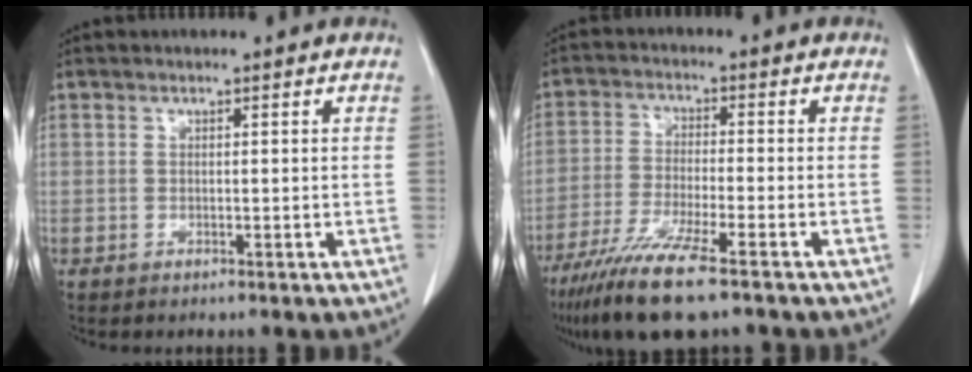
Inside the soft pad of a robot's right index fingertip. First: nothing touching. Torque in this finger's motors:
{"motor_torque": [1.10, -1.04, 0.45, 0.17]}